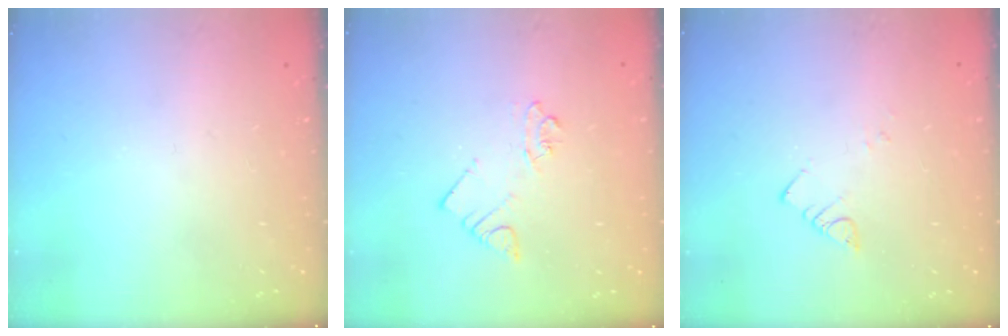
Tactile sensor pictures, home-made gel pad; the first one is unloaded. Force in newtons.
{"total": 3.4, "press": 3.3, "slide": 0.3}
{"total": 2.2, "press": 2.2, "slide": 0.2}